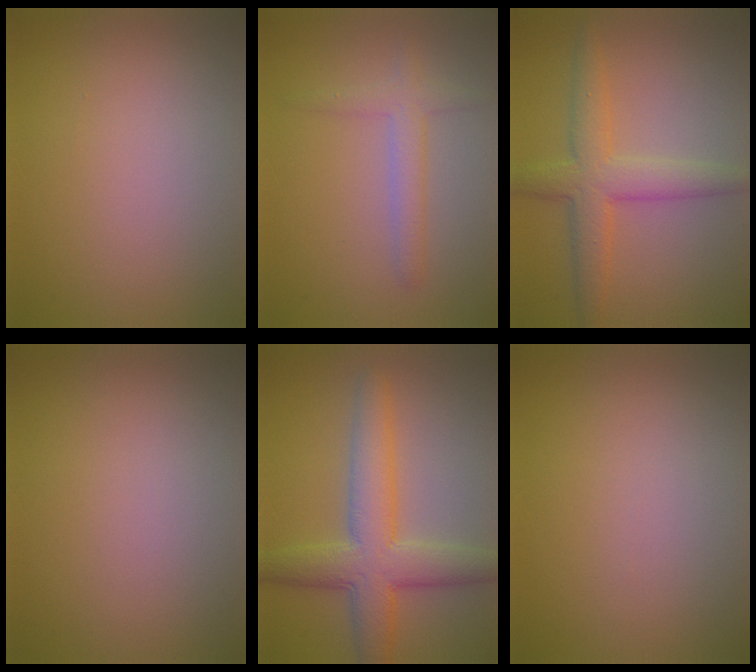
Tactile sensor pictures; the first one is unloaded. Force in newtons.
{"total": 2.4, "press": 2.4, "slide": 0.0}
{"total": 4.6, "press": 4.6, "slide": 0.1}
{"total": 0.0}
{"total": 6.5, "press": 6.5, "slide": 0.2}
{"total": 0.0}